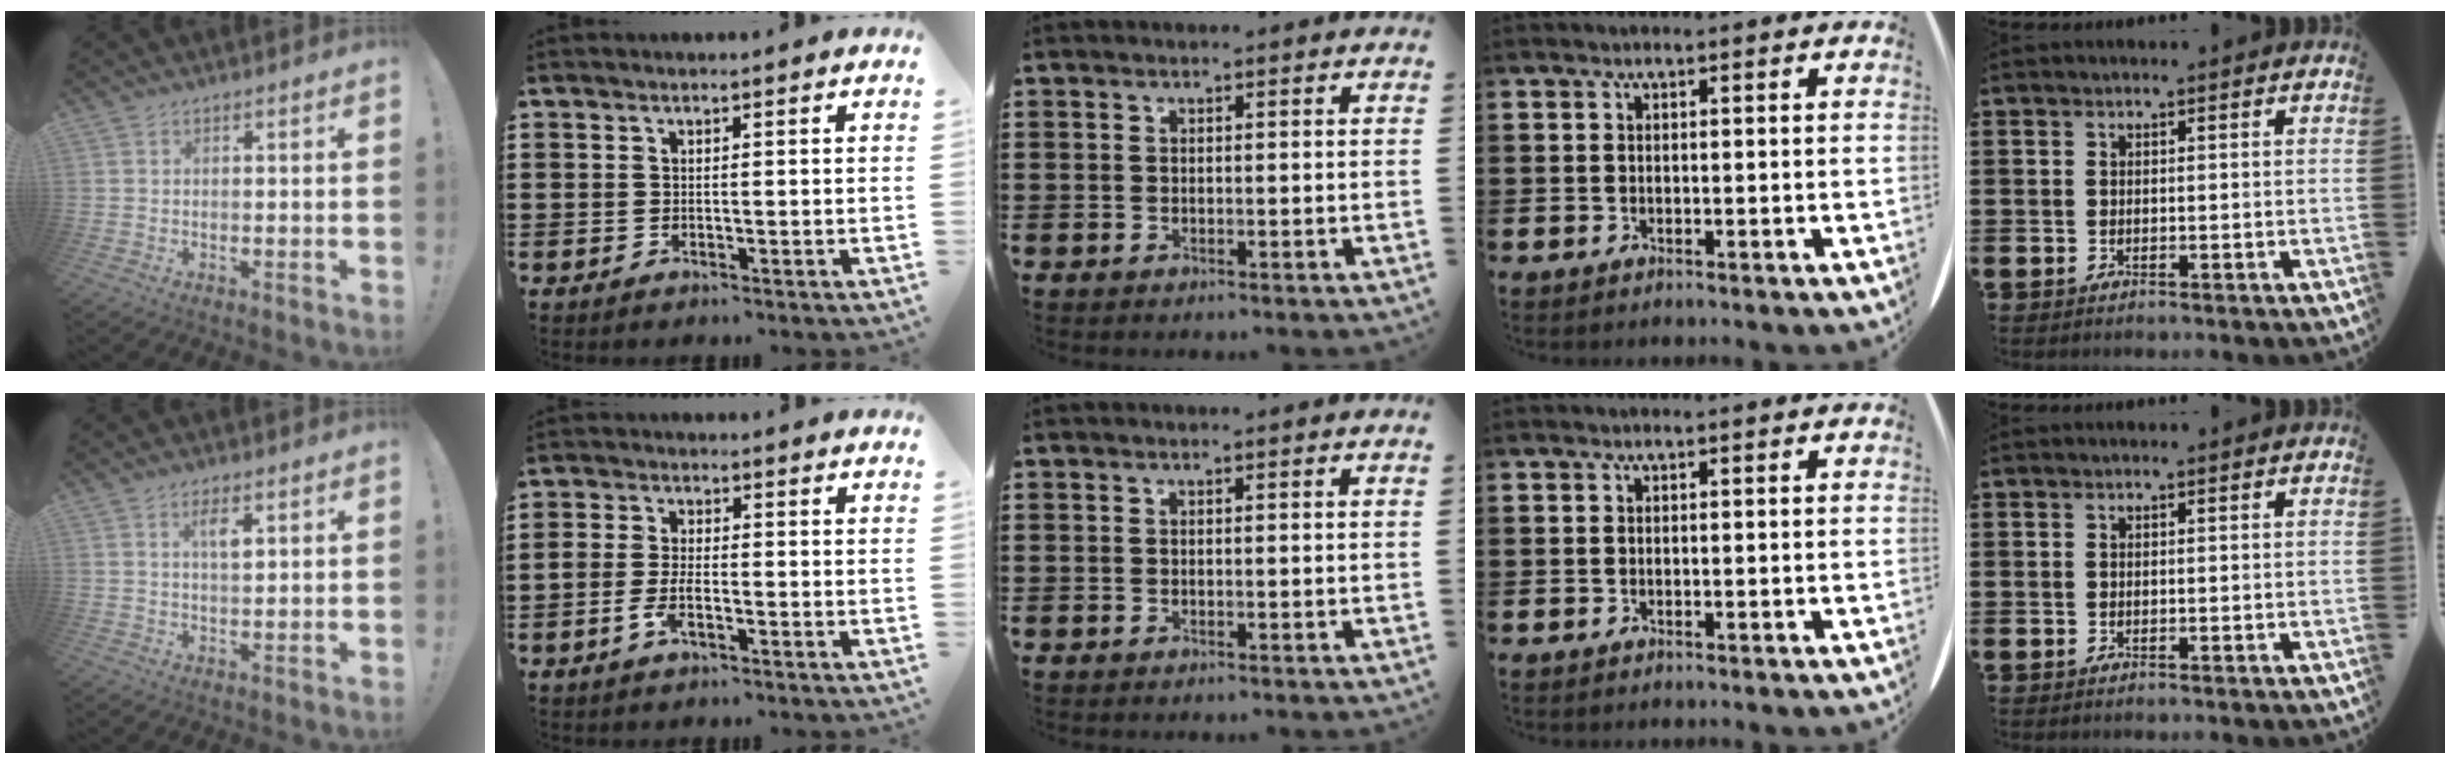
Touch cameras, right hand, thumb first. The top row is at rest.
{"thumb": {"total": 3.9, "force": [1.7, 1.4, 3.2], "torque": [-0.051, -0.004, 0.025]}, "index": {"total": 3.4, "force": [-1.9, 1.2, 2.5], "torque": [-0.064, -0.002, -0.042]}}